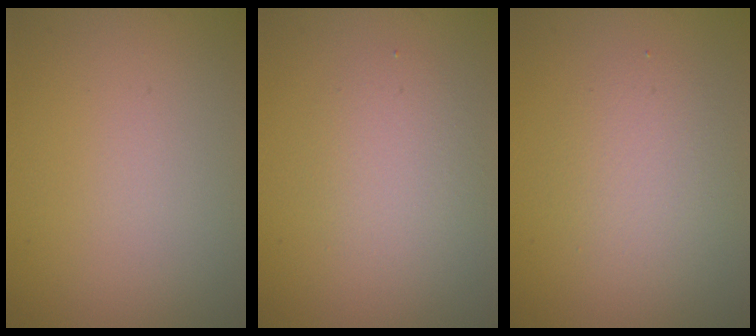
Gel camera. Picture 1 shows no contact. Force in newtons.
{"total": 2.2, "press": 2.2, "slide": 0.1}
{"total": 2.7, "press": 2.7, "slide": 0.2}